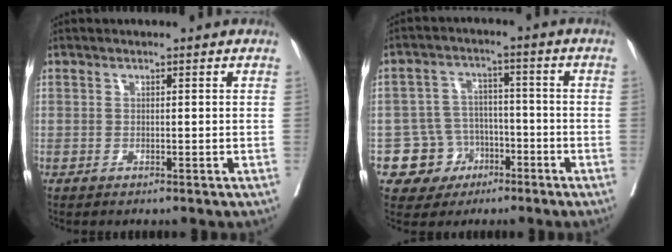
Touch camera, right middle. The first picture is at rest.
{"total": 7.1, "force": [-3.2, 6.3, 0.8], "torque": [-0.010, 0.013, -0.044]}